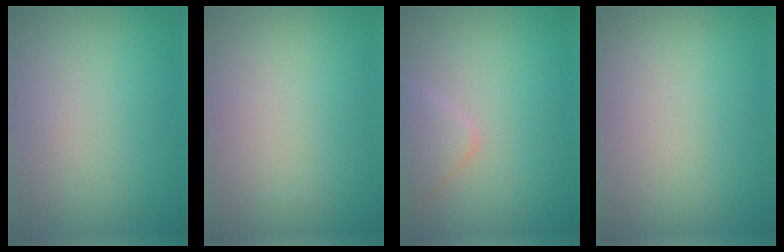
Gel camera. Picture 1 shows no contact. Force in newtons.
{"total": 0.0}
{"total": 2.2, "press": 2.2, "slide": 0.2}
{"total": 0.0}